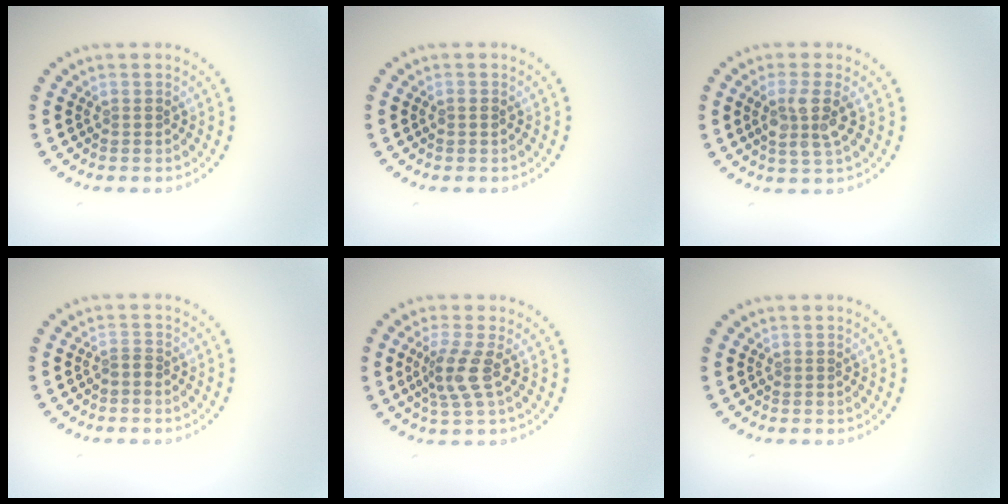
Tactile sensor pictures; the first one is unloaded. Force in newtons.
{"total": 0.7, "press": 0.7, "slide": 0.2}
{"total": 3.0, "press": 2.7, "slide": 1.2}
{"total": 0.6, "press": 0.4, "slide": 0.5}
{"total": 2.9, "press": 2.3, "slide": 1.8}
{"total": 0.0}